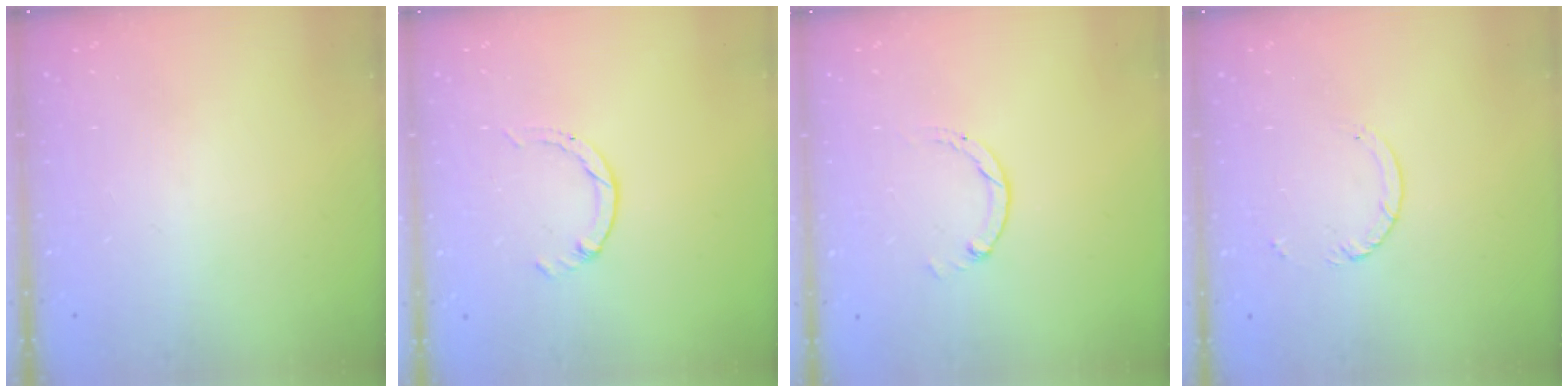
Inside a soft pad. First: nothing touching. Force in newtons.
{"total": 0.5, "press": 0.5, "slide": 0.1}
{"total": 0.0}
{"total": 3.9, "press": 3.9, "slide": 0.4}